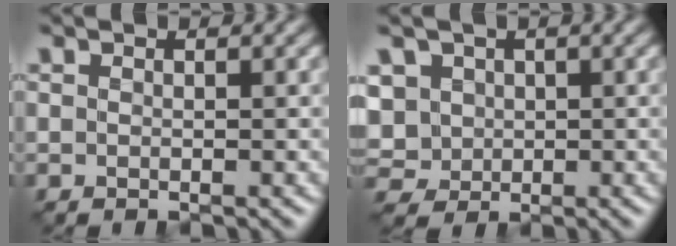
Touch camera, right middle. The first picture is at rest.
{"total": 5.2, "force": [1.0, 4.5, 2.4], "torque": [-0.072, 0.019, 0.021]}